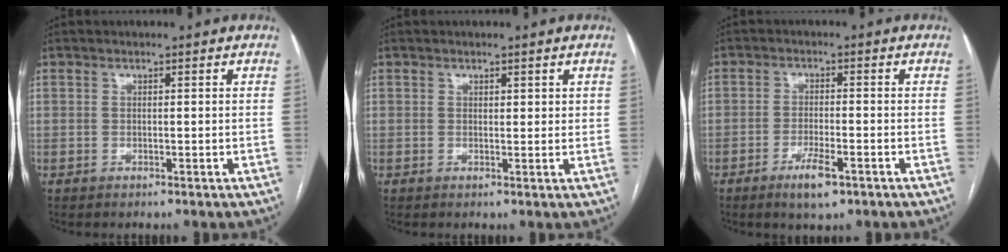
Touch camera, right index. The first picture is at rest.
{"total": 1.3, "force": [0.8, 0.6, 0.8], "torque": [-0.004, -0.002, 0.010]}
{"total": 4.8, "force": [-2.8, 1.0, 3.8], "torque": [-0.072, -0.004, -0.045]}